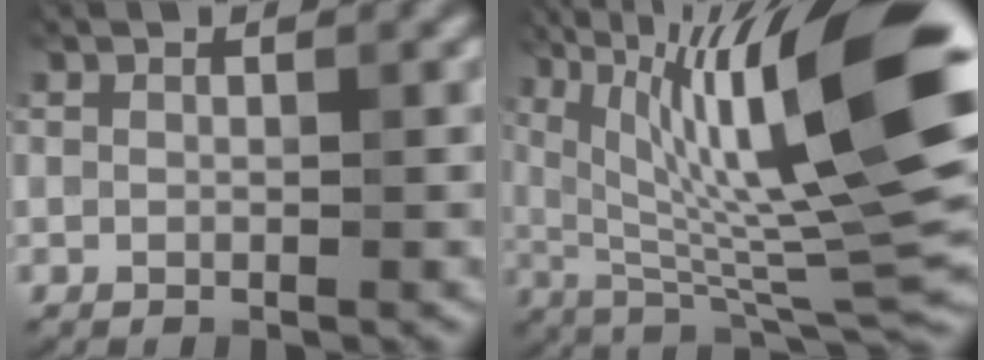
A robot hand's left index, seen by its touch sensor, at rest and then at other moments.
{"total": 16.3, "force": [5.0, 3.5, 15.2], "torque": [-0.246, 0.012, 0.086]}